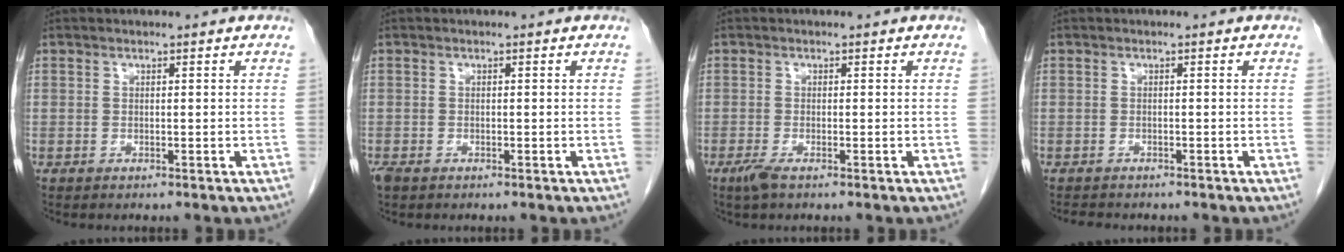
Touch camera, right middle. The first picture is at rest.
{"total": 1.4, "force": [-1.0, 0.7, 0.7], "torque": [-0.020, -0.003, -0.015]}
{"total": 1.9, "force": [-1.2, 0.3, 1.4], "torque": [-0.034, -0.005, -0.025]}
{"total": 3.3, "force": [-2.9, 1.2, 1.2], "torque": [-0.021, -0.006, -0.038]}